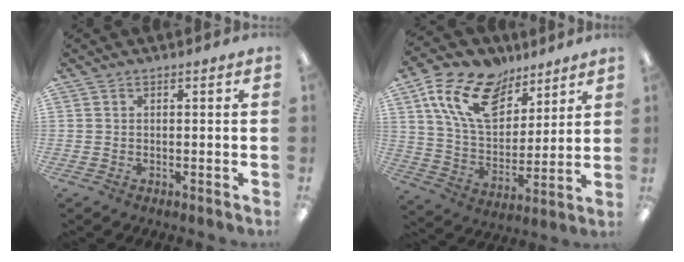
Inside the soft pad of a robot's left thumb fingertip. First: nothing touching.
{"total": 18.2, "force": [10.5, 10.8, 10.2], "torque": [-0.188, -0.037, 0.196]}